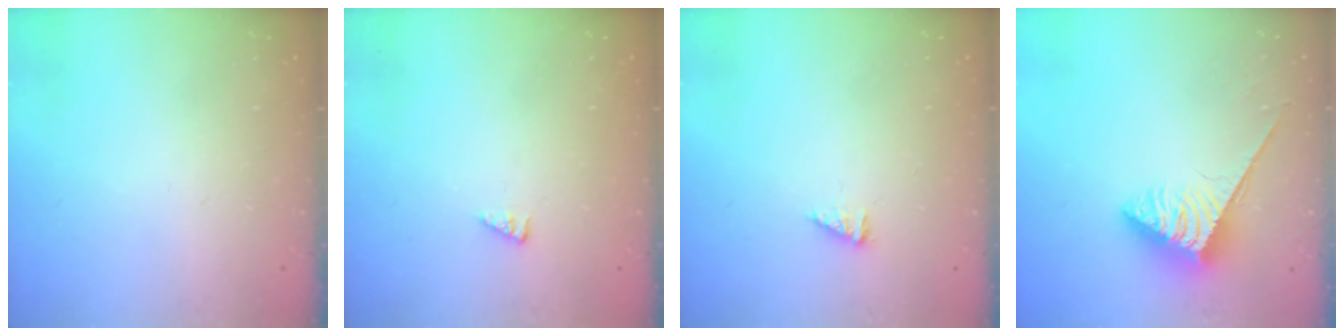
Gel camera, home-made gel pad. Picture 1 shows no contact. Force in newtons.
{"total": 1.6, "press": 1.5, "slide": 0.4}
{"total": 1.7, "press": 1.7, "slide": 0.2}
{"total": 3.9, "press": 3.9, "slide": 0.5}